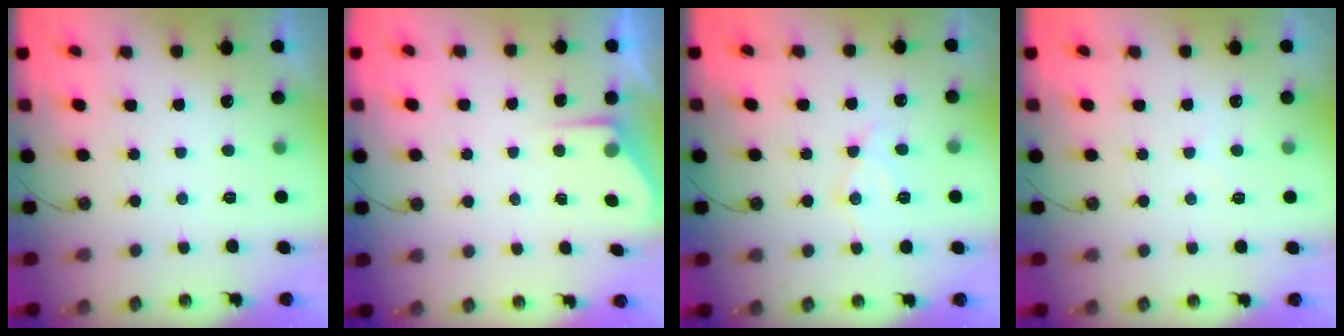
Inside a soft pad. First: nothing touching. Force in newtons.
{"total": 3.2, "press": 3.2, "slide": 0.5}
{"total": 11.0, "press": 10.9, "slide": 0.7}
{"total": 3.9, "press": 3.9, "slide": 0.5}